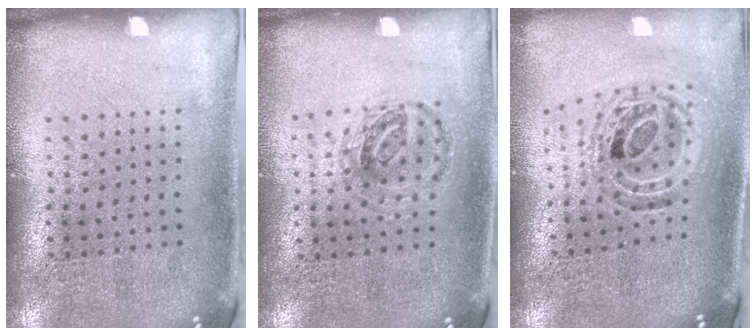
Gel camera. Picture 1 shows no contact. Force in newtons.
{"total": 0.9, "press": 0.9, "slide": 0.1}
{"total": 1.1, "press": 1.0, "slide": 0.4}